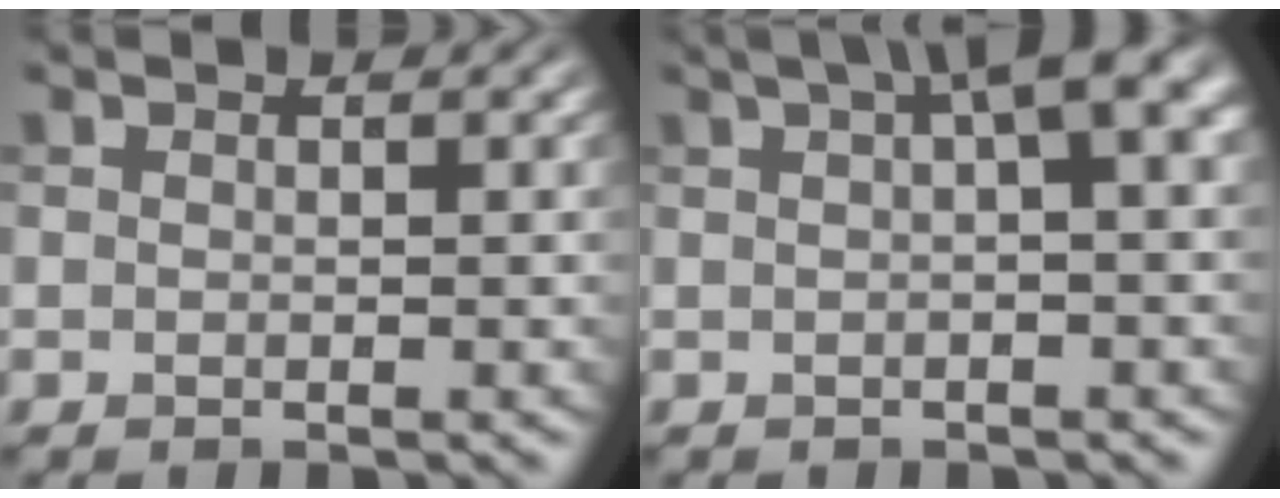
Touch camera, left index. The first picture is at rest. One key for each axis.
{"total": 6.0, "fx": 2.2, "fy": 1.4, "fz": 5.4, "tx": -0.066, "ty": 0.021, "tz": 0.026}